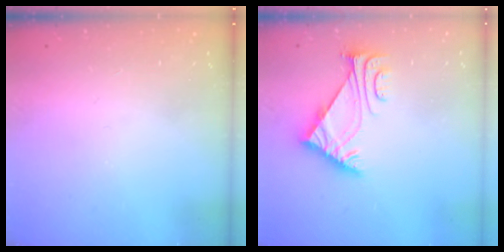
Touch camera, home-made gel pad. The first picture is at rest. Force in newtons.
{"total": 5.9, "press": 5.8, "slide": 1.2}